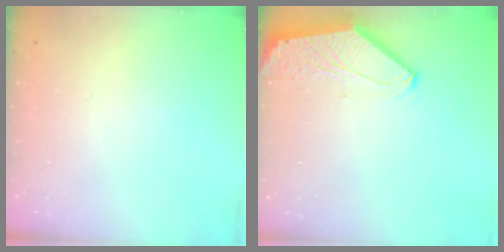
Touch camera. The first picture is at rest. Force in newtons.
{"total": 0.0}